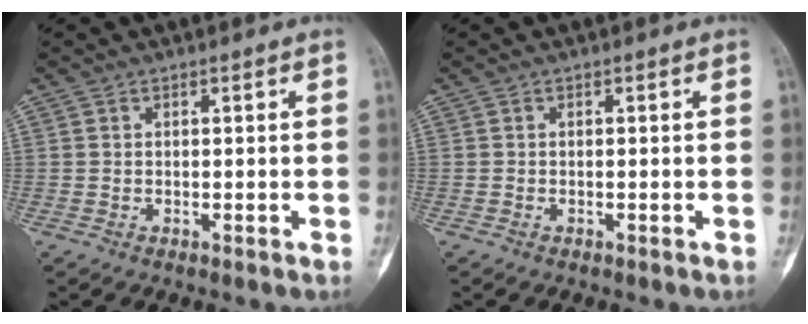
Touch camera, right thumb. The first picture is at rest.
{"total": 0.0}